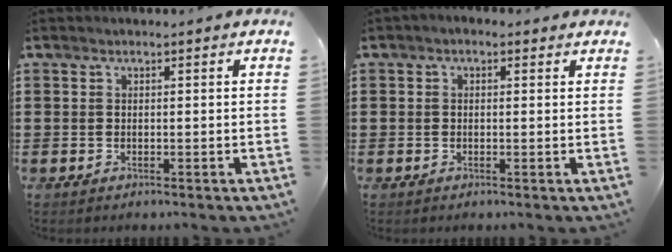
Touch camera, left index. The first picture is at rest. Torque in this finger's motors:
{"motor_torque": [2.15, -0.01, 0.28, 0.06]}